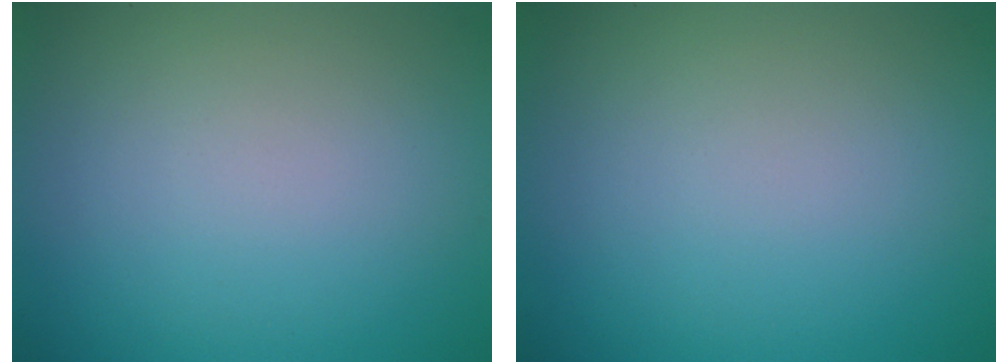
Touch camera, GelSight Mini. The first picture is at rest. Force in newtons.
{"total": 0.0}